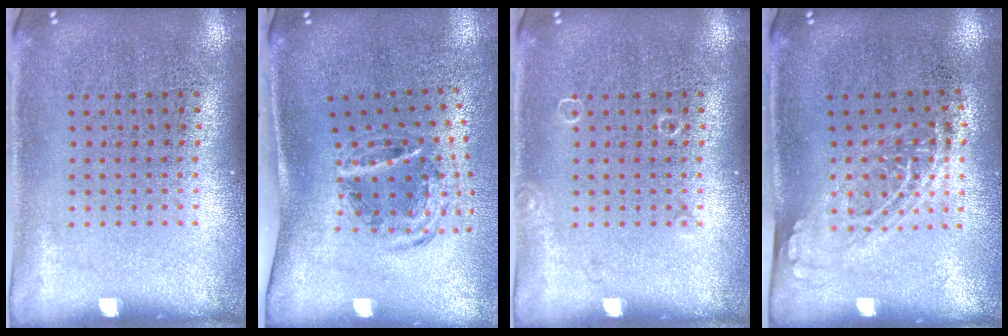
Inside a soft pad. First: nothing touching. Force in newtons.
{"total": 1.2, "press": 1.0, "slide": 0.6}
{"total": 0.5, "press": 0.5, "slide": 0.1}
{"total": 1.3, "press": 1.0, "slide": 0.8}